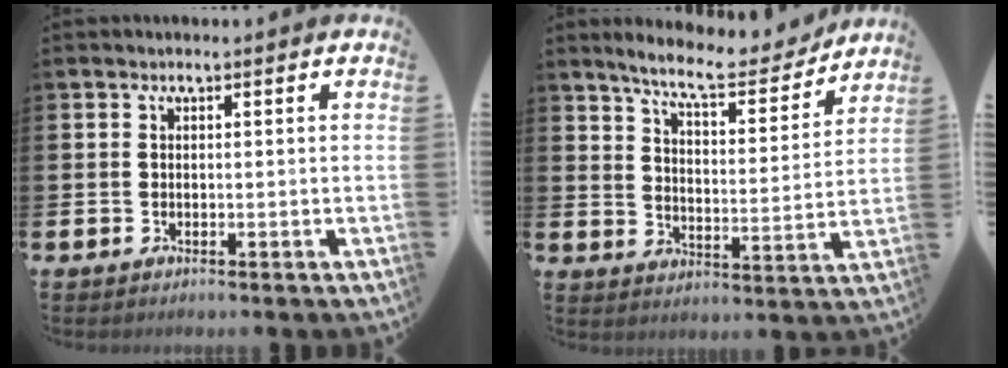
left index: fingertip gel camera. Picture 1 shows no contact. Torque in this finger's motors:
{"motor_torque": [1.02, -1.11, 0.42, 0.14]}